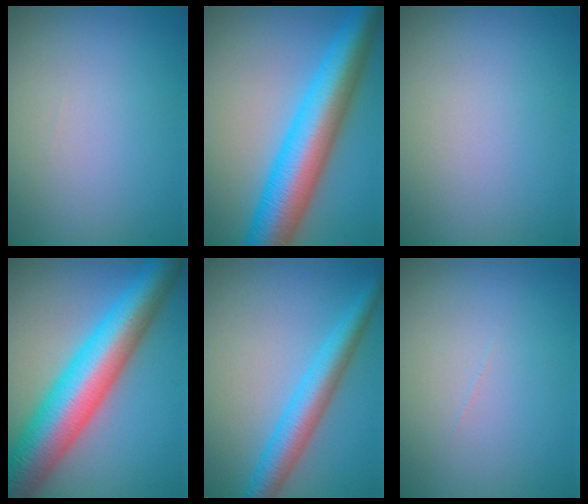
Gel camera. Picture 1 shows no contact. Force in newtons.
{"total": 10.6, "press": 10.6, "slide": 0.1}
{"total": 0.0}
{"total": 11.6, "press": 11.6, "slide": 0.4}
{"total": 4.8, "press": 4.8, "slide": 0.1}
{"total": 0.0}